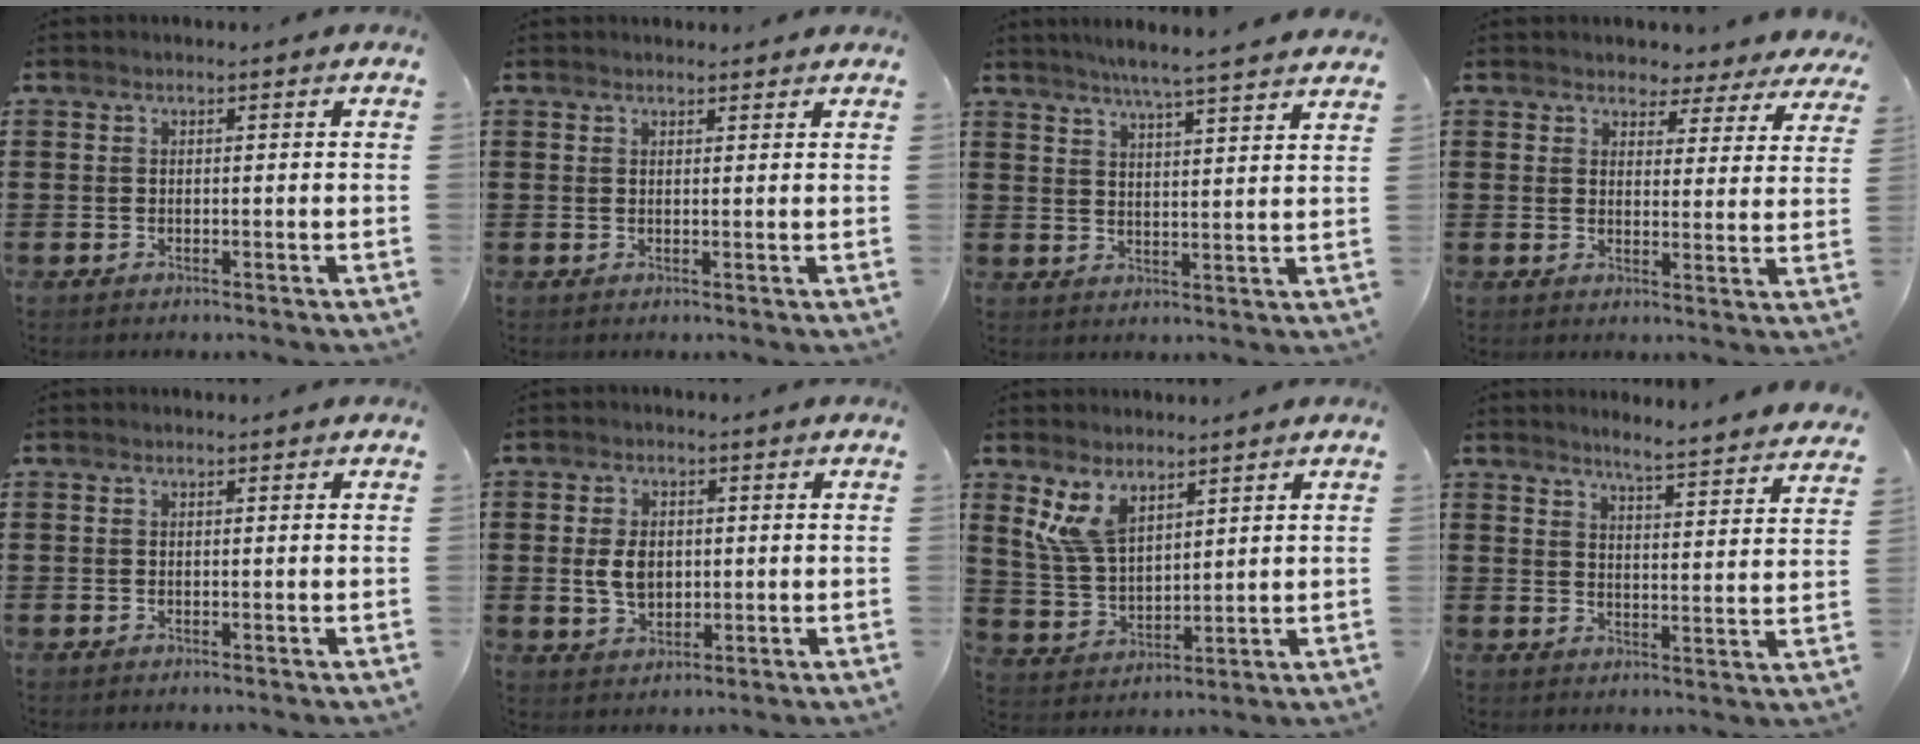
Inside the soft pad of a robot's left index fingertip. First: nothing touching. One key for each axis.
{"total": 0.7, "fx": 0.7, "fy": -0.1, "fz": -0.3, "tx": 0.005, "ty": 0.001, "tz": 0.014}
{"total": 4.7, "fx": 4.4, "fy": -1.2, "fz": 1.4, "tx": -0.042, "ty": -0.026, "tz": 0.074}
{"total": 3.1, "fx": 3.0, "fy": 0.9, "fz": -0.2, "tx": -0.006, "ty": -0.016, "tz": 0.050}
{"total": 0.0}
{"total": 5.0, "fx": 0.2, "fy": 3.3, "fz": 3.7, "tx": -0.076, "ty": 0.005, "tz": -0.001}
{"total": 6.6, "fx": 4.2, "fy": 3.3, "fz": 4.0, "tx": -0.100, "ty": -0.006, "tz": 0.077}
{"total": 3.8, "fx": 3.5, "fy": -1.3, "fz": 0.5, "tx": -0.025, "ty": -0.032, "tz": 0.056}